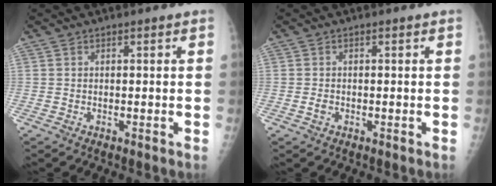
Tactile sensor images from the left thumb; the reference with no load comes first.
{"total": 1.0, "force": [-0.3, 0.7, 0.6], "torque": [-0.011, 0.000, -0.005]}